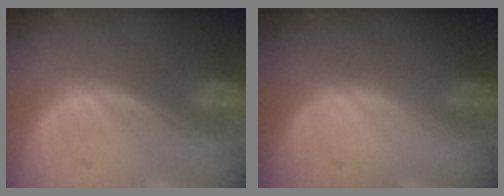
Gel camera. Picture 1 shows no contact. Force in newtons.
{"total": 0.0}